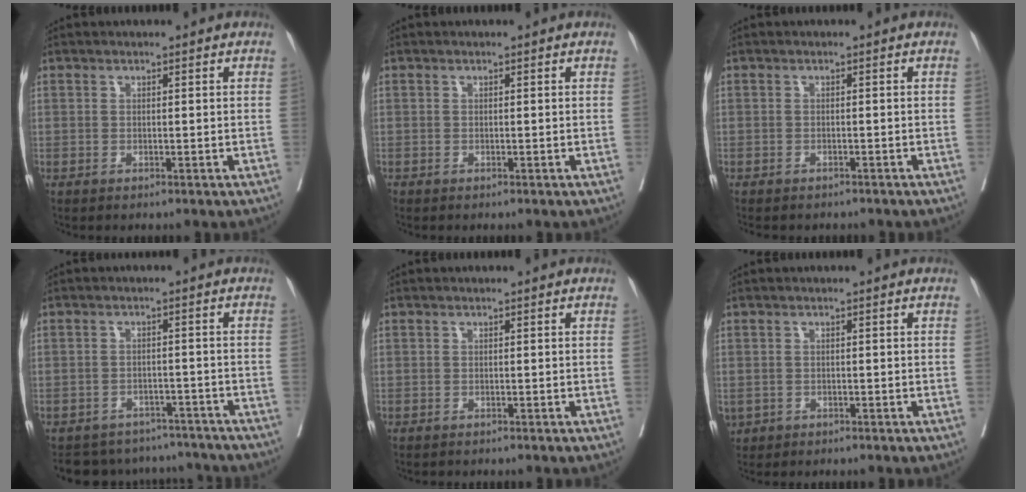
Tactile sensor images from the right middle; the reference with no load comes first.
{"total": 0.0}
{"total": 5.4, "force": [-4.8, 1.7, 1.8], "torque": [-0.021, -0.001, -0.058]}
{"total": 10.0, "force": [-9.3, 3.7, 0.4], "torque": [-0.005, 0.020, -0.114]}
{"total": 0.0}
{"total": 2.0, "force": [-0.8, 1.7, 0.6], "torque": [-0.019, -0.002, -0.010]}